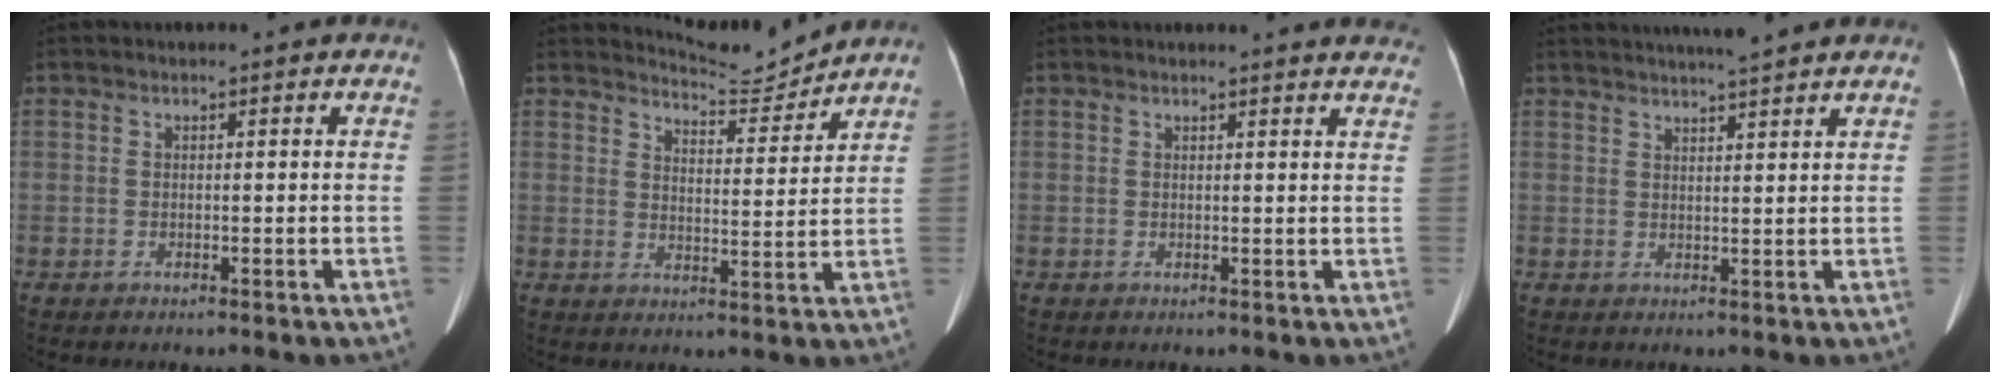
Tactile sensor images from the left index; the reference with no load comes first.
{"total": 6.0, "force": [5.9, -0.7, -0.8], "torque": [-0.003, -0.021, 0.093]}
{"total": 10.6, "force": [10.2, 1.3, 2.7], "torque": [-0.013, -0.009, 0.091]}
{"total": 7.8, "force": [7.0, -0.5, 3.4], "torque": [-0.055, 0.015, 0.095]}